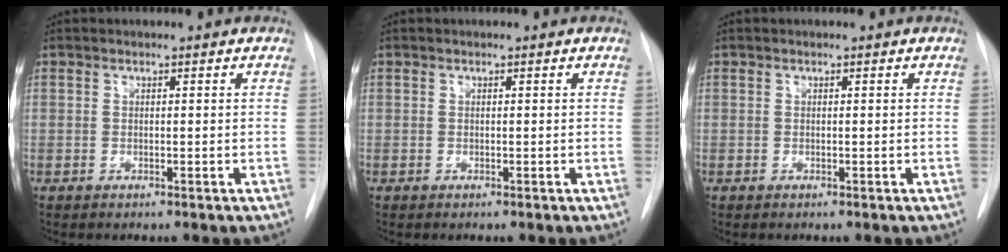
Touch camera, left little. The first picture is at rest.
{"total": 0.0}
{"total": 0.0}